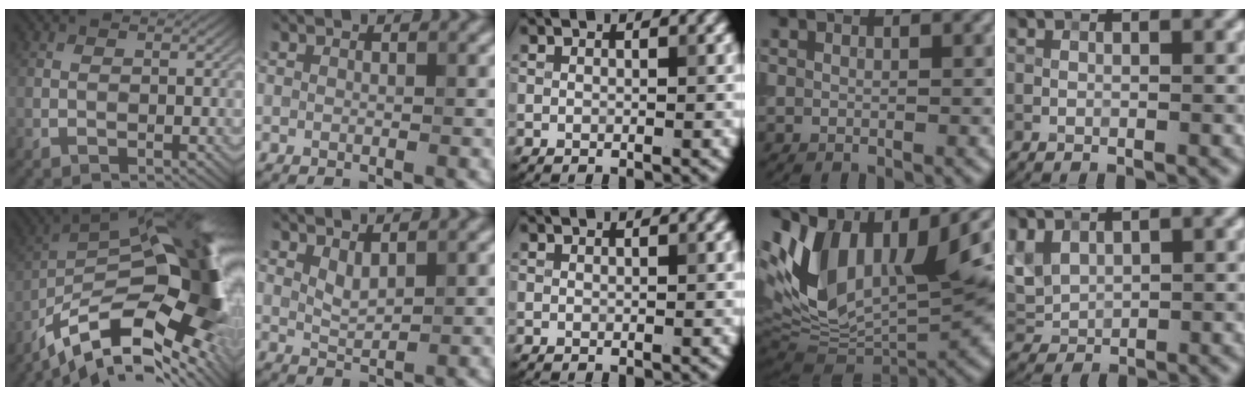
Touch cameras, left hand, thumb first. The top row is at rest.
{"thumb": {"total": 18.4, "force": [-7.1, 7.8, 15.0], "torque": [-0.245, -0.007, -0.126]}, "index": {"total": 1.6, "force": [1.1, 0.5, 1.0], "torque": [-0.025, -0.005, 0.026]}, "ring": {"total": 14.7, "force": [2.6, 8.4, 11.8], "torque": [-0.226, 0.007, 0.042]}, "little": {"total": 3.1, "force": [1.4, 2.1, 1.7], "torque": [-0.044, 0.004, 0.034]}}